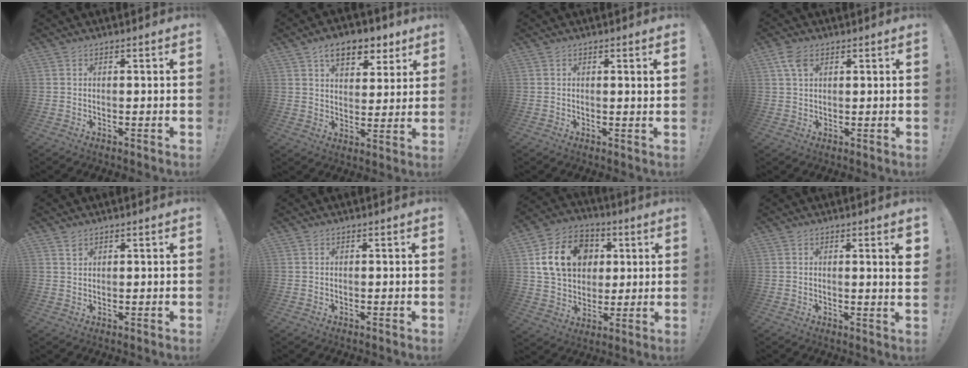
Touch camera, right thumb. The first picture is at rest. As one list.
[{"total": 10.5, "force": [6.3, 6.0, 5.9], "torque": [-0.074, -0.033, 0.112]}, {"total": 1.6, "force": [0.8, -0.3, 1.4], "torque": [-0.014, -0.007, 0.009]}, {"total": 4.9, "force": [2.3, 2.8, 3.3], "torque": [-0.060, -0.003, 0.044]}, {"total": 1.5, "force": [1.2, 0.8, 0.5], "torque": [0.007, -0.009, 0.019]}, {"total": 0.0}, {"total": 17.5, "force": [4.7, 13.8, 9.6], "torque": [-0.156, 0.000, 0.097]}, {"total": 4.2, "force": [1.5, -0.1, 3.9], "torque": [-0.049, -0.012, 0.020]}]